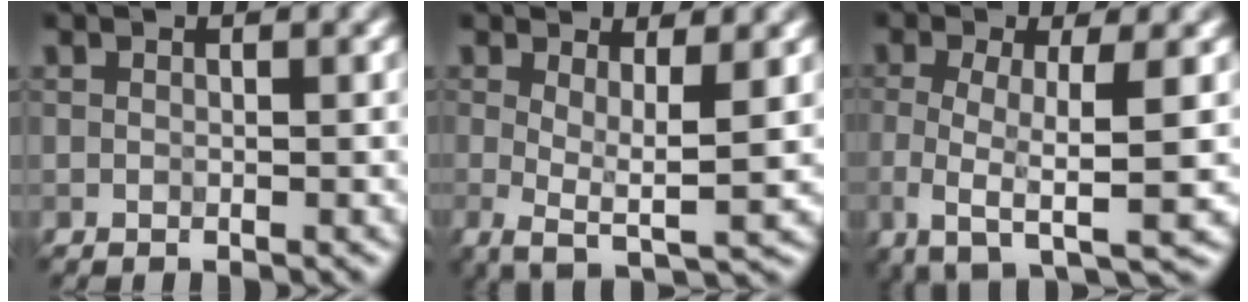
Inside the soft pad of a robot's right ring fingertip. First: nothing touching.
{"total": 4.2, "force": [0.4, 1.2, 4.0], "torque": [-0.064, -0.010, 0.004]}
{"total": 5.8, "force": [-0.9, 1.7, 5.4], "torque": [-0.091, -0.014, -0.021]}